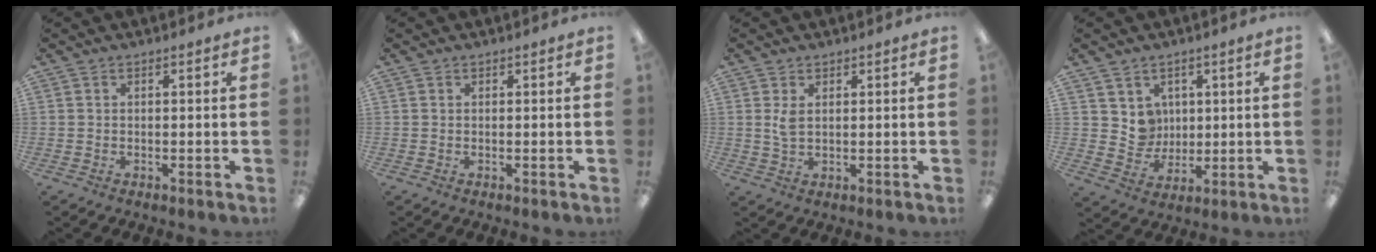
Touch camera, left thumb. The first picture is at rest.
{"total": 0.0}
{"total": 3.3, "force": [1.1, 1.9, 2.4], "torque": [-0.052, -0.002, 0.014]}
{"total": 6.6, "force": [3.5, 5.6, -0.2], "torque": [0.002, -0.030, 0.066]}